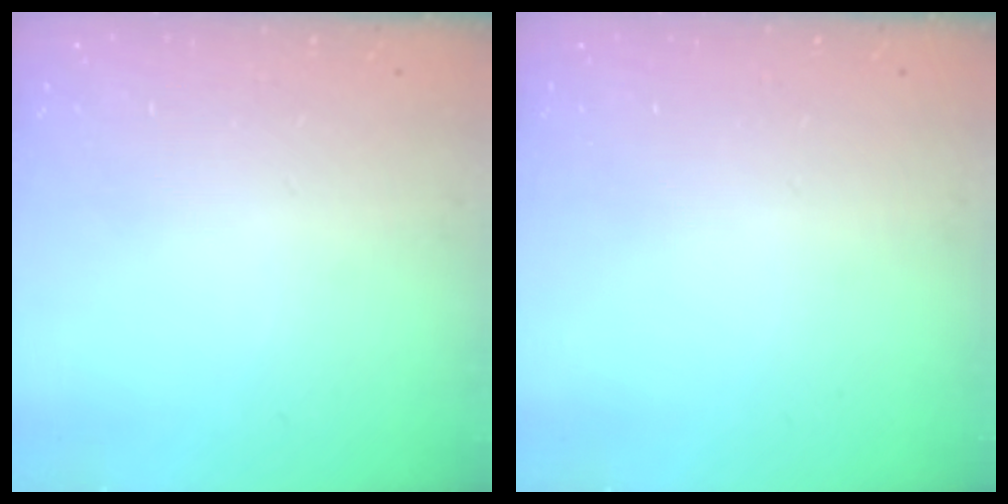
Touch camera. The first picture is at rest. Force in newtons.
{"total": 0.0}